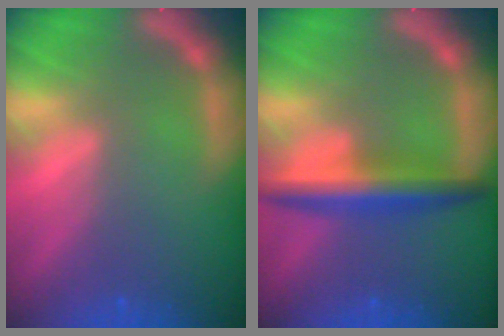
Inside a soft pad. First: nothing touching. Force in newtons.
{"total": 5.0}